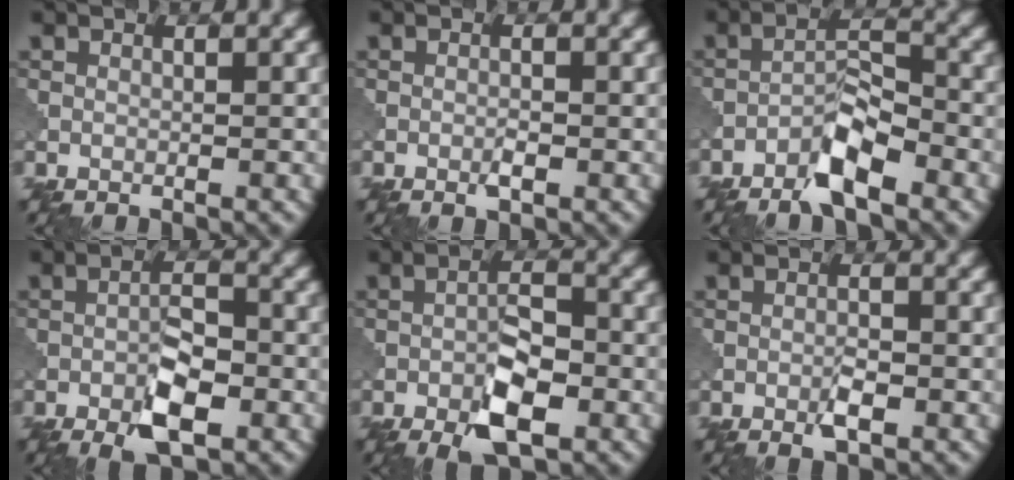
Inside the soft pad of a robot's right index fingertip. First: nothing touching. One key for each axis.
{"total": 1.1, "fx": -0.5, "fy": 0.2, "fz": 1.0, "tx": -0.018, "ty": 0.000, "tz": -0.010}
{"total": 4.4, "fx": -2.9, "fy": 1.1, "fz": 3.1, "tx": -0.050, "ty": 0.009, "tz": -0.060}
{"total": 4.8, "fx": -2.3, "fy": 1.6, "fz": 3.9, "tx": -0.065, "ty": 0.002, "tz": -0.041}
{"total": 5.5, "fx": -2.6, "fy": 1.9, "fz": 4.5, "tx": -0.074, "ty": 0.004, "tz": -0.047}
{"total": 1.9, "fx": -0.9, "fy": 0.5, "fz": 1.6, "tx": -0.029, "ty": 0.003, "tz": -0.018}